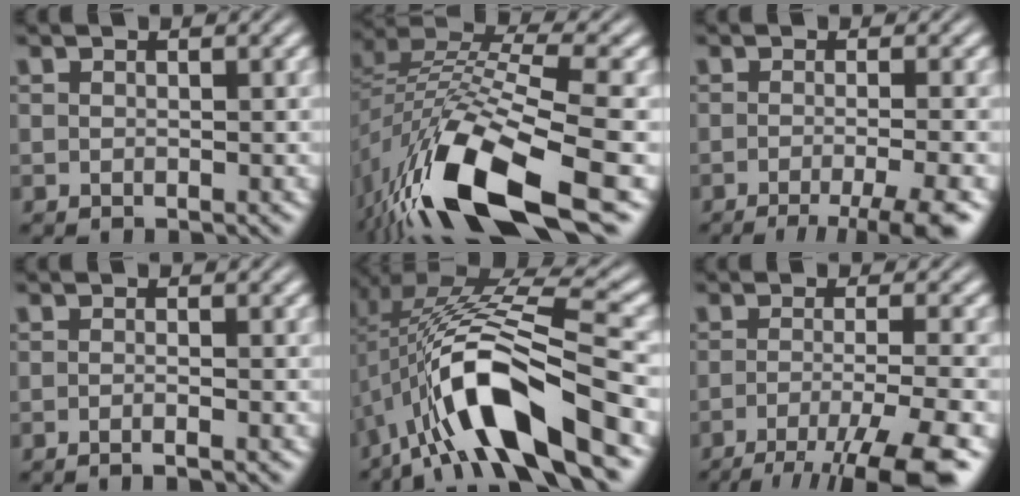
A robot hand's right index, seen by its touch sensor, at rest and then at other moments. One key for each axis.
{"total": 12.1, "fx": -3.5, "fy": 5.8, "fz": 10.1, "tx": -0.192, "ty": -0.032, "tz": -0.041}
{"total": 6.9, "fx": -5.2, "fy": 1.3, "fz": 4.4, "tx": -0.046, "ty": -0.013, "tz": -0.071}
{"total": 1.4, "fx": -1.2, "fy": -0.3, "fz": 0.6, "tx": -0.006, "ty": 0.006, "tz": -0.025}
{"total": 10.1, "fx": -1.8, "fy": 3.6, "fz": 9.3, "tx": -0.179, "ty": -0.011, "tz": -0.018}
{"total": 9.2, "fx": -5.8, "fy": 2.4, "fz": 6.7, "tx": -0.088, "ty": -0.035, "tz": -0.071}